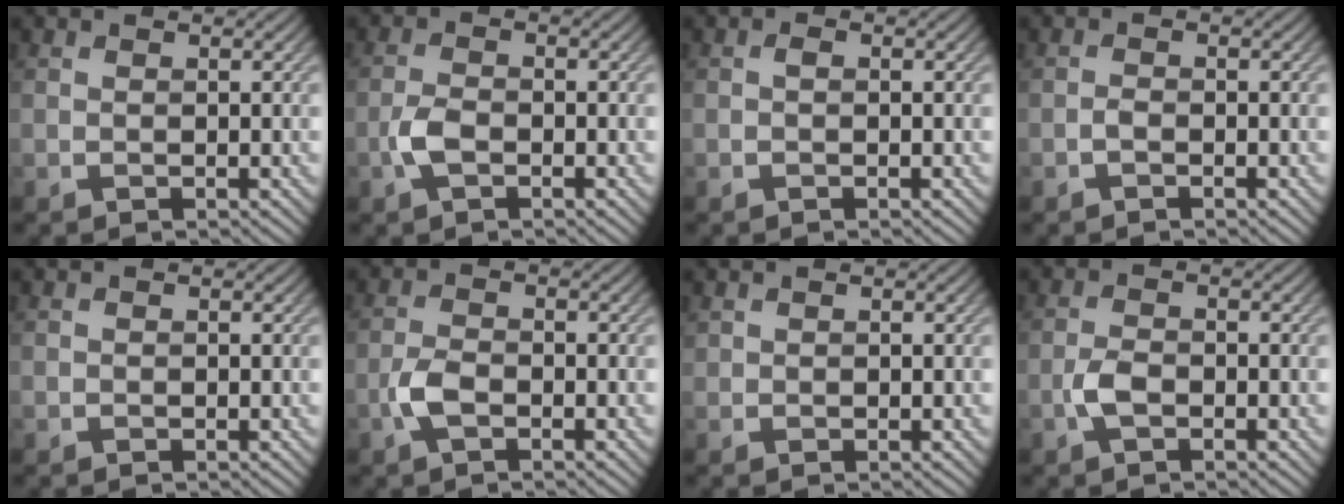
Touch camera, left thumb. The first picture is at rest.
{"total": 2.9, "force": [-1.3, 1.5, 2.1], "torque": [-0.048, 0.000, -0.033]}
{"total": 0.7, "force": [-0.2, 0.4, 0.5], "torque": [-0.010, 0.003, -0.003]}
{"total": 1.0, "force": [-0.7, 0.4, 0.6], "torque": [-0.011, 0.002, -0.014]}
{"total": 0.0}
{"total": 3.1, "force": [-1.5, 1.5, 2.3], "torque": [-0.054, 0.000, -0.037]}
{"total": 0.7, "force": [0.6, 0.3, 0.1], "torque": [-0.004, 0.000, 0.015]}
{"total": 2.6, "force": [-1.2, 1.3, 1.9], "torque": [-0.042, 0.001, -0.028]}